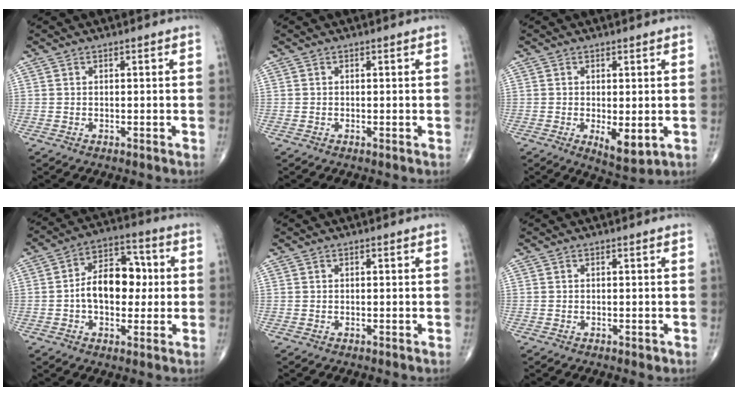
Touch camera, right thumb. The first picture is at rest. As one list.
[{"total": 0.0}, {"total": 5.6, "force": [-1.0, 2.2, 5.0], "torque": [-0.074, -0.018, -0.008]}, {"total": 12.5, "force": [0.0, 8.1, 9.5], "torque": [-0.119, 0.029, -0.007]}, {"total": 0.0}, {"total": 0.7, "force": [-0.3, 0.4, 0.6], "torque": [-0.007, -0.002, -0.003]}]